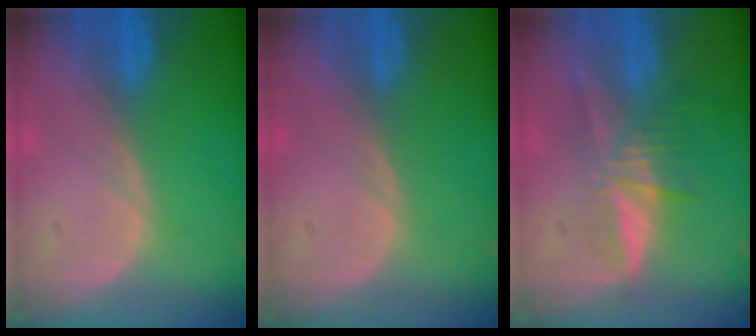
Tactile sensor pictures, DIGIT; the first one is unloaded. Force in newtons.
{"total": 0.0}
{"total": 5.8, "press": 5.5, "slide": 2.0}